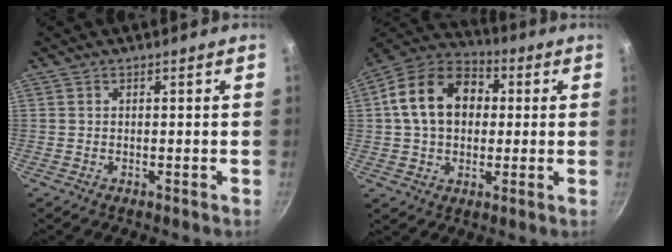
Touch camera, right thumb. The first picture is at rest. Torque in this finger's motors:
{"motor_torque": [0.29, 0.71, 0.67, -0.27, 0.22]}